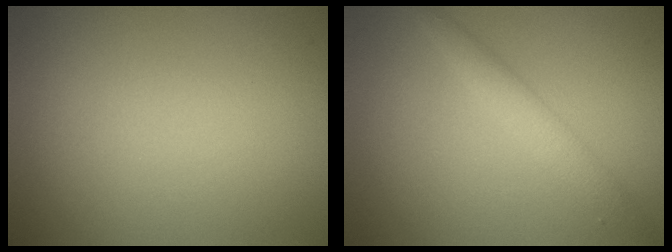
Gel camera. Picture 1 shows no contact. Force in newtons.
{"total": 2.4, "press": 2.4, "slide": 0.1}